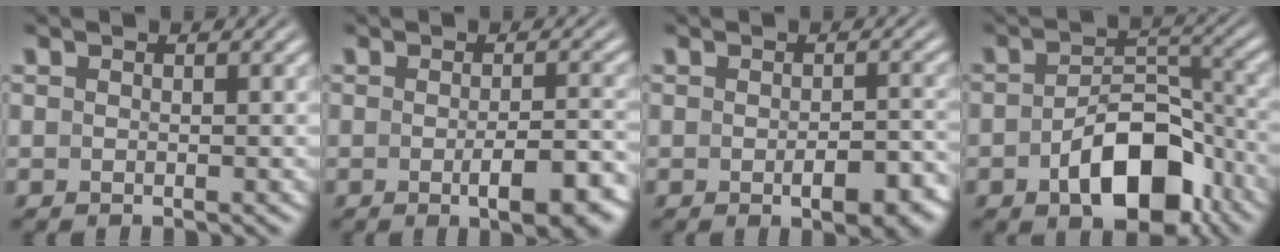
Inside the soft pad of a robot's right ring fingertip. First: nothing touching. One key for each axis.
{"total": 4.6, "fx": -2.5, "fy": 1.2, "fz": 3.7, "tx": -0.045, "ty": -0.009, "tz": -0.037}
{"total": 3.9, "fx": -2.2, "fy": 1.6, "fz": 2.8, "tx": -0.035, "ty": -0.006, "tz": -0.034}
{"total": 7.0, "fx": -3.6, "fy": 3.5, "fz": 4.8, "tx": -0.065, "ty": -0.011, "tz": -0.051}